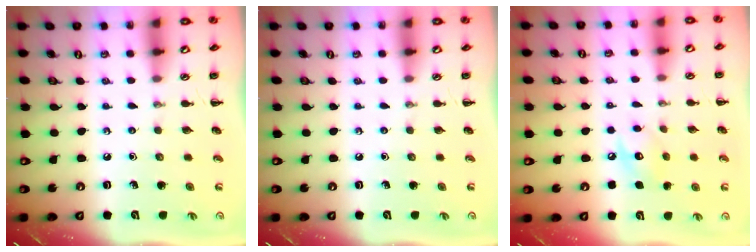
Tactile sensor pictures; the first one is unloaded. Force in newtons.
{"total": 0.0}
{"total": 8.4, "press": 8.4, "slide": 1.0}